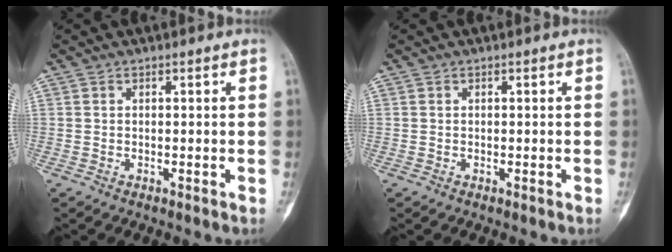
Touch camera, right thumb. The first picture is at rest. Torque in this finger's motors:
{"motor_torque": [0.17, 0.02, 0.07, 0.19, 0.00]}